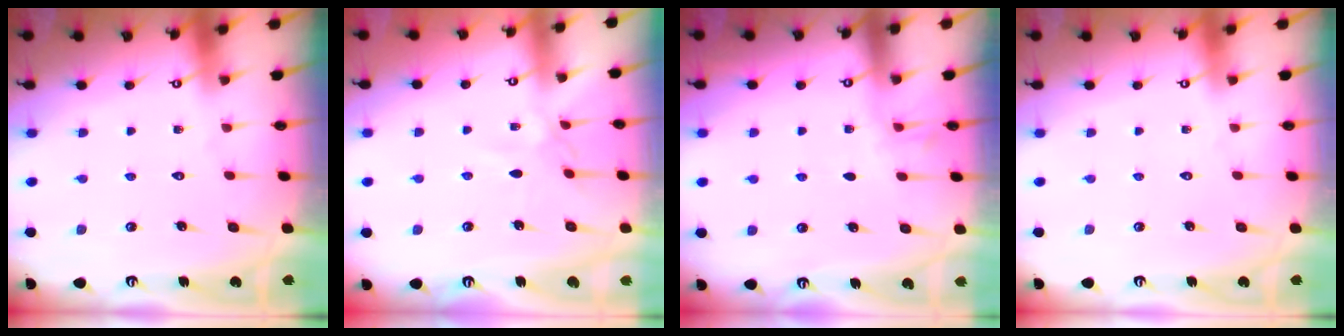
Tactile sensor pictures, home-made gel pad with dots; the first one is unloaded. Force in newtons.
{"total": 4.7, "press": 4.6, "slide": 0.5}
{"total": 2.9, "press": 2.9, "slide": 0.4}
{"total": 0.0}